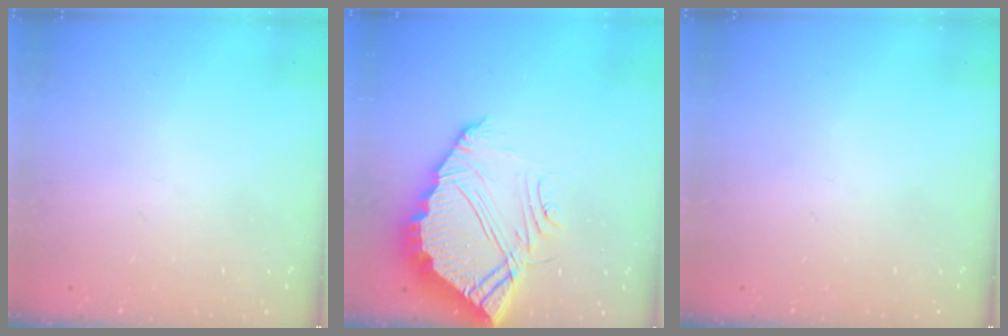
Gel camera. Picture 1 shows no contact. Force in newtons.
{"total": 10.3, "press": 10.3, "slide": 0.8}
{"total": 0.0}